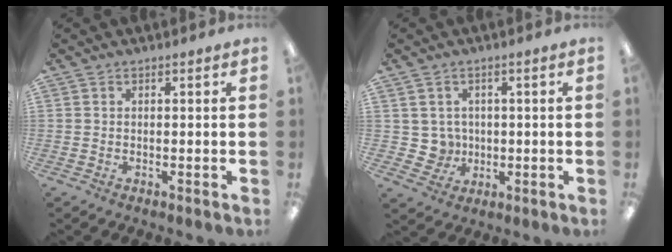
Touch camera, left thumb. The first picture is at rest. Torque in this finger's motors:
{"motor_torque": [-0.14, 0.19, 0.31, -0.38, 0.00]}